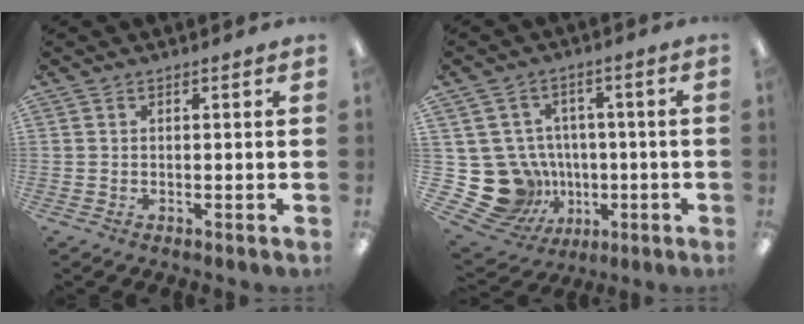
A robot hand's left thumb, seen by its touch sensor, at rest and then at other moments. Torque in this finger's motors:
{"motor_torque": [-0.18, 0.27, -0.05, -0.01, -0.02]}